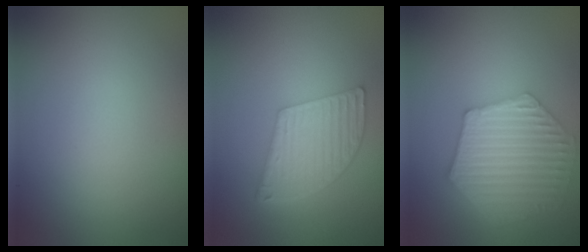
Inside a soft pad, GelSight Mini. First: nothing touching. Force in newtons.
{"total": 5.5, "press": 3.8, "slide": 4.0}
{"total": 6.6, "press": 5.0, "slide": 4.3}